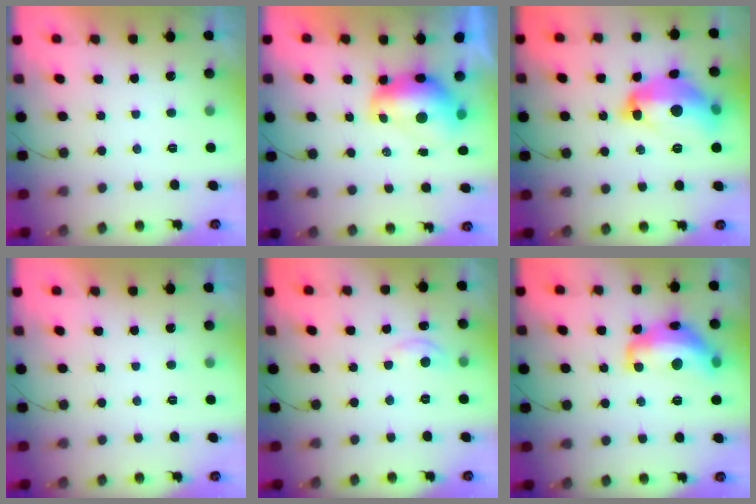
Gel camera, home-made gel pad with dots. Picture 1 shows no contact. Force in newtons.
{"total": 9.8, "press": 9.7, "slide": 0.9}
{"total": 15.6, "press": 15.5, "slide": 1.4}
{"total": 0.0}
{"total": 3.6, "press": 3.6, "slide": 0.4}
{"total": 15.0, "press": 14.9, "slide": 1.2}